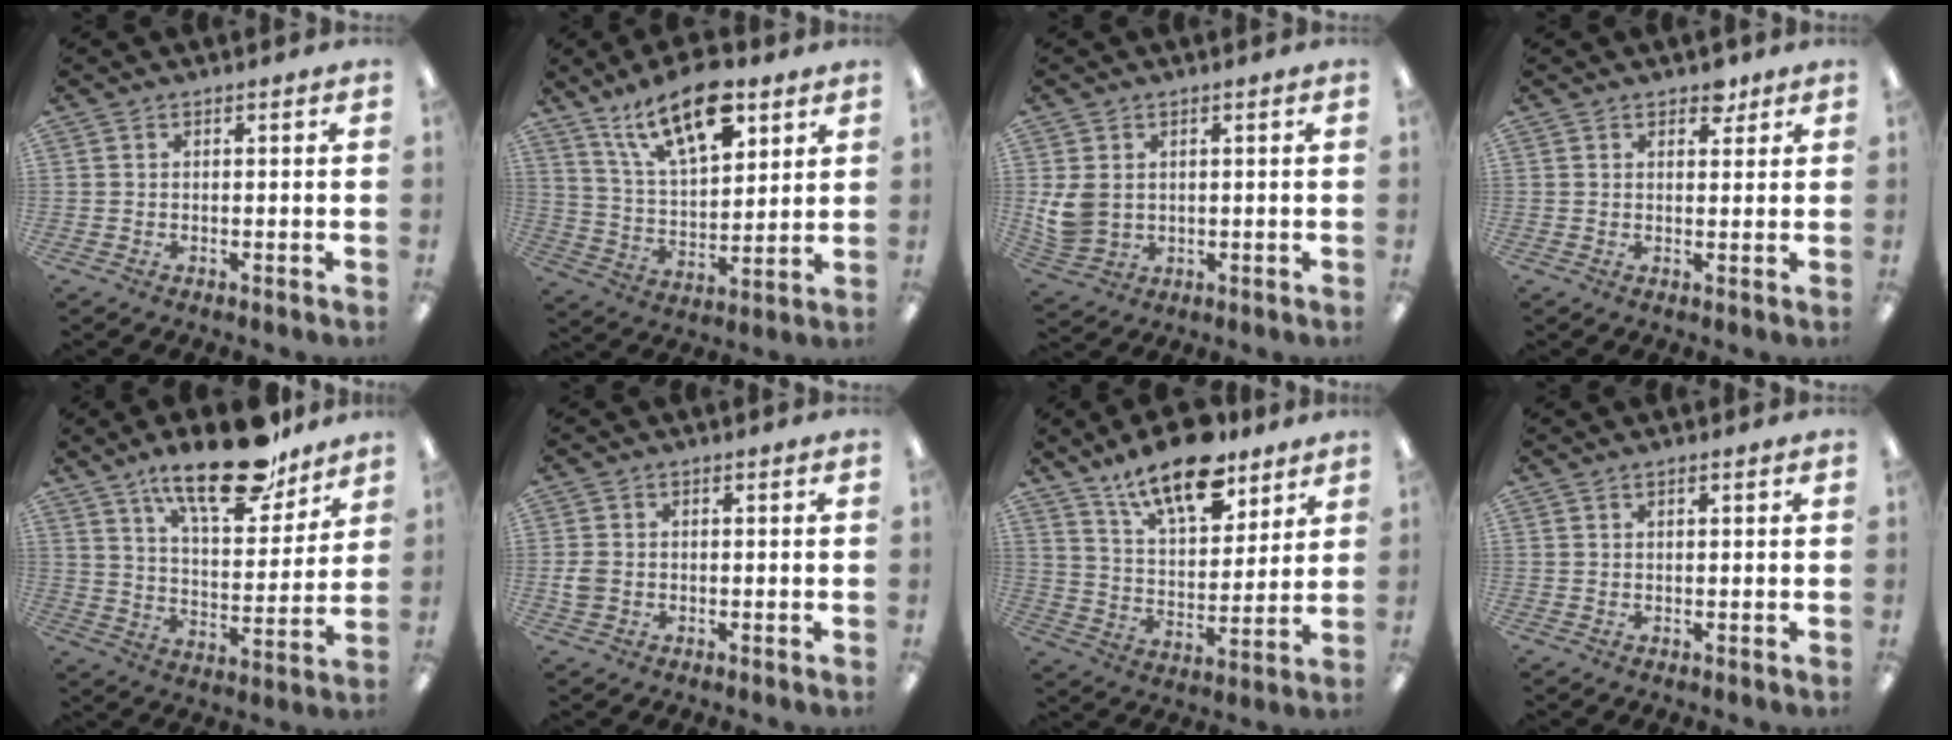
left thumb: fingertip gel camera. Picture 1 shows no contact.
{"total": 18.0, "force": [11.2, 8.0, 11.6], "torque": [-0.201, -0.041, 0.192]}
{"total": 6.3, "force": [1.4, 5.0, 3.5], "torque": [-0.082, -0.001, 0.028]}
{"total": 3.5, "force": [2.4, 2.0, 1.5], "torque": [-0.010, -0.006, 0.040]}
{"total": 19.8, "force": [14.3, 7.1, 11.7], "torque": [-0.182, -0.081, 0.238]}
{"total": 2.8, "force": [-0.4, 2.2, 1.6], "torque": [-0.028, 0.004, -0.006]}
{"total": 16.7, "force": [12.3, 6.9, 8.9], "torque": [-0.139, -0.069, 0.212]}
{"total": 0.7, "force": [0.5, 0.2, 0.4], "torque": [-0.010, 0.002, 0.009]}